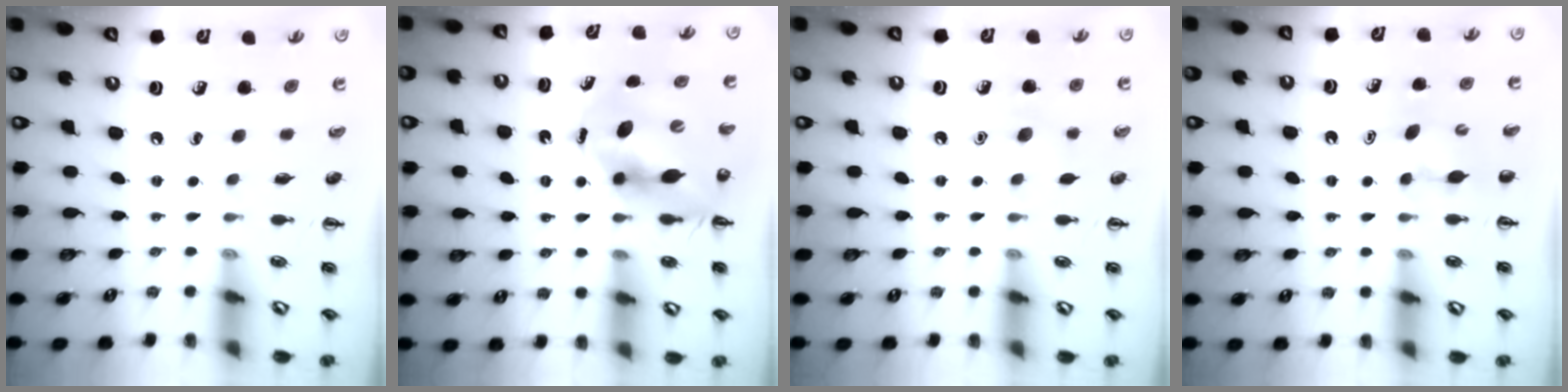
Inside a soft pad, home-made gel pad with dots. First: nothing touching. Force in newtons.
{"total": 10.3, "press": 9.9, "slide": 2.8}
{"total": 3.5, "press": 3.4, "slide": 0.8}
{"total": 4.1, "press": 3.9, "slide": 1.0}